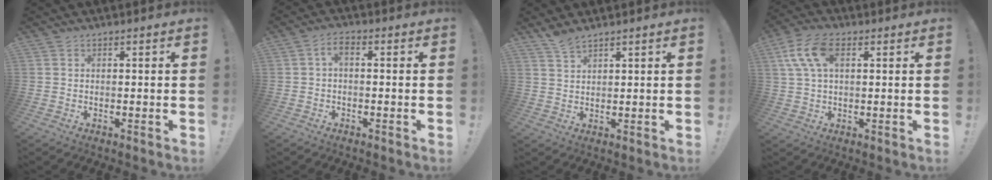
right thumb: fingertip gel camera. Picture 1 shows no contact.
{"total": 3.0, "force": [-0.3, 1.1, 2.8], "torque": [-0.054, 0.010, -0.005]}
{"total": 4.0, "force": [3.4, 0.7, 1.9], "torque": [-0.041, -0.018, 0.064]}
{"total": 11.2, "force": [3.5, 6.3, 8.6], "torque": [-0.172, 0.002, 0.068]}